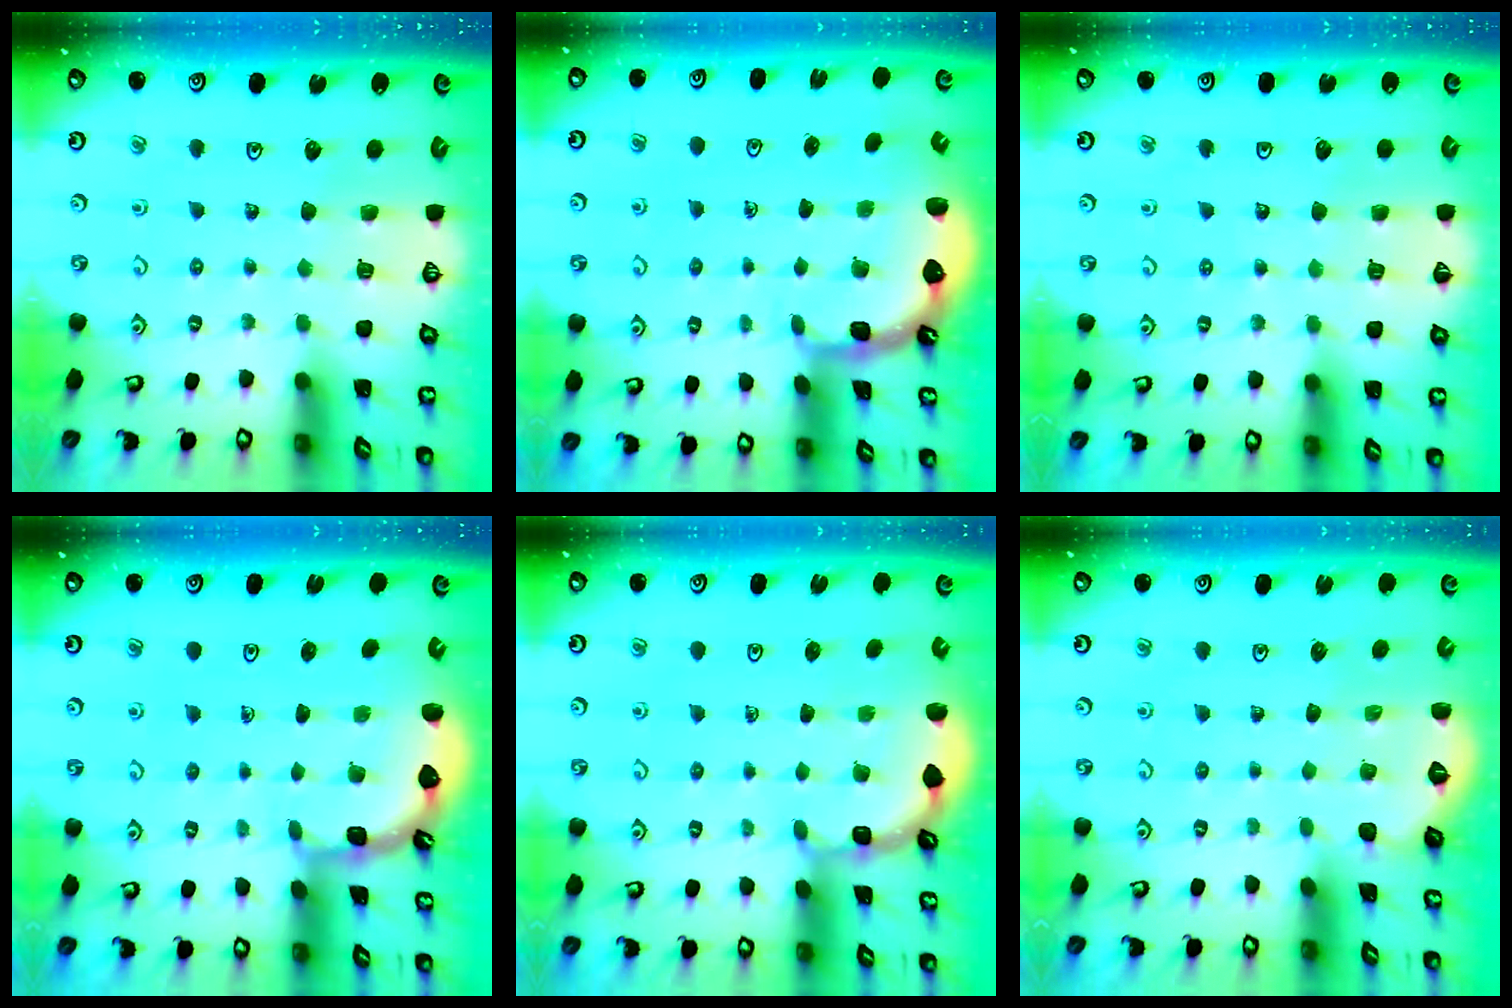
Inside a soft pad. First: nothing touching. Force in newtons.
{"total": 2.4, "press": 1.7, "slide": 1.6}
{"total": 2.1, "press": 2.1, "slide": 0.2}
{"total": 1.9, "press": 1.9, "slide": 0.2}
{"total": 1.9, "press": 1.9, "slide": 0.3}
{"total": 0.0}